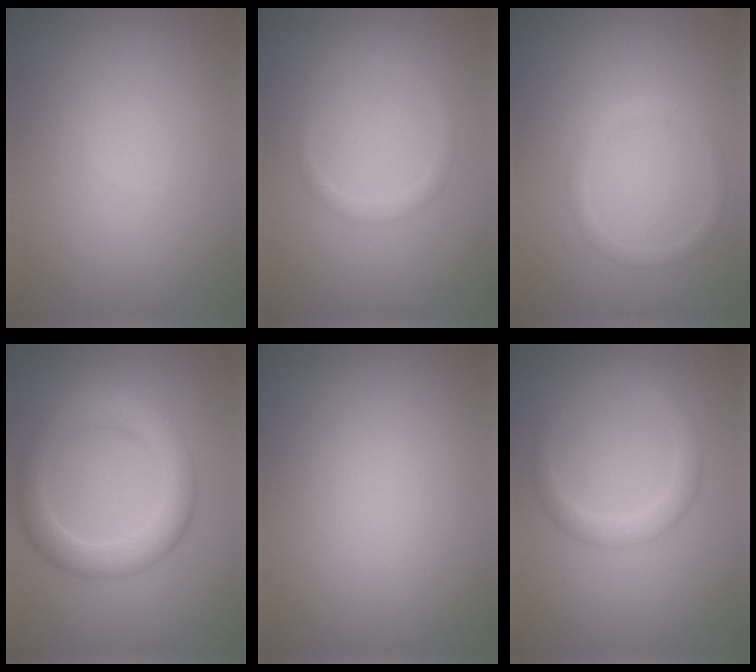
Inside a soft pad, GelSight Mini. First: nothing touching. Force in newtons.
{"total": 1.1, "press": 1.1, "slide": 0.0}
{"total": 1.3, "press": 1.2, "slide": 0.0}
{"total": 4.7, "press": 4.7, "slide": 0.2}
{"total": 0.0}
{"total": 2.2, "press": 2.2, "slide": 0.1}